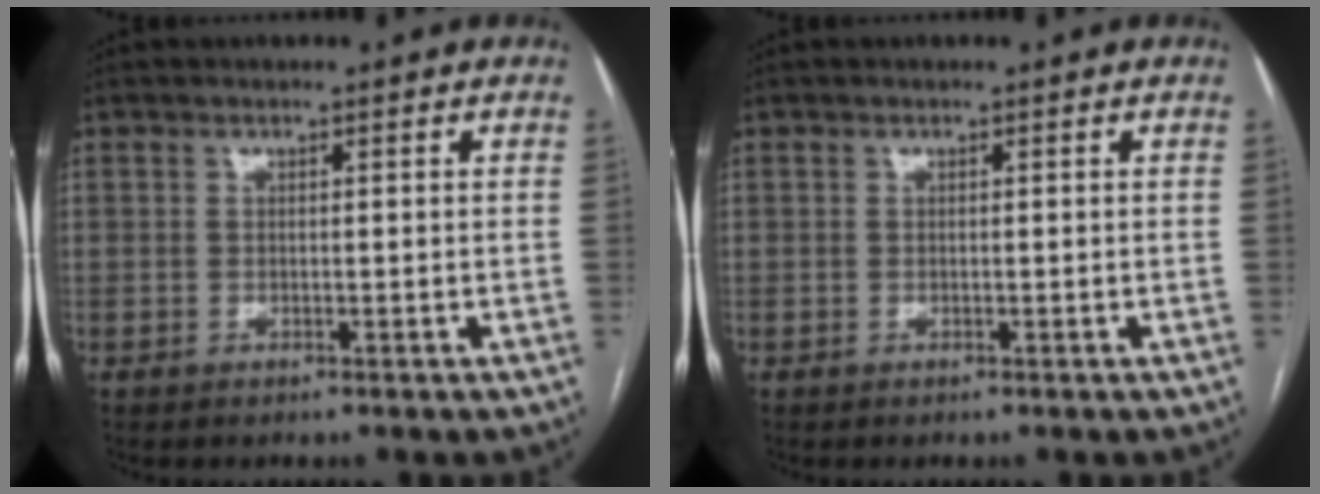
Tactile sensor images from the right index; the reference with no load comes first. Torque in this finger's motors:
{"motor_torque": [0.00, 0.00, 0.00, 0.00]}